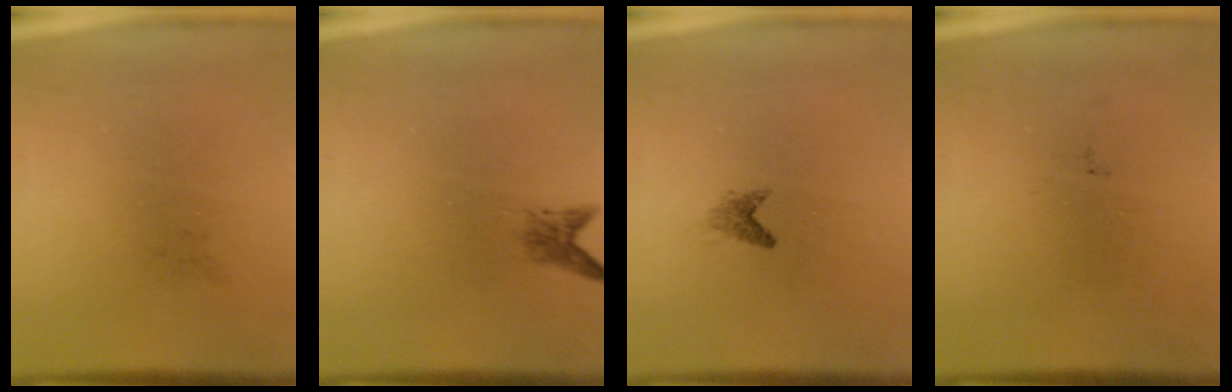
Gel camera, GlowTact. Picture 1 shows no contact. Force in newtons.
{"total": 1.6}
{"total": 1.0}
{"total": 0.0}